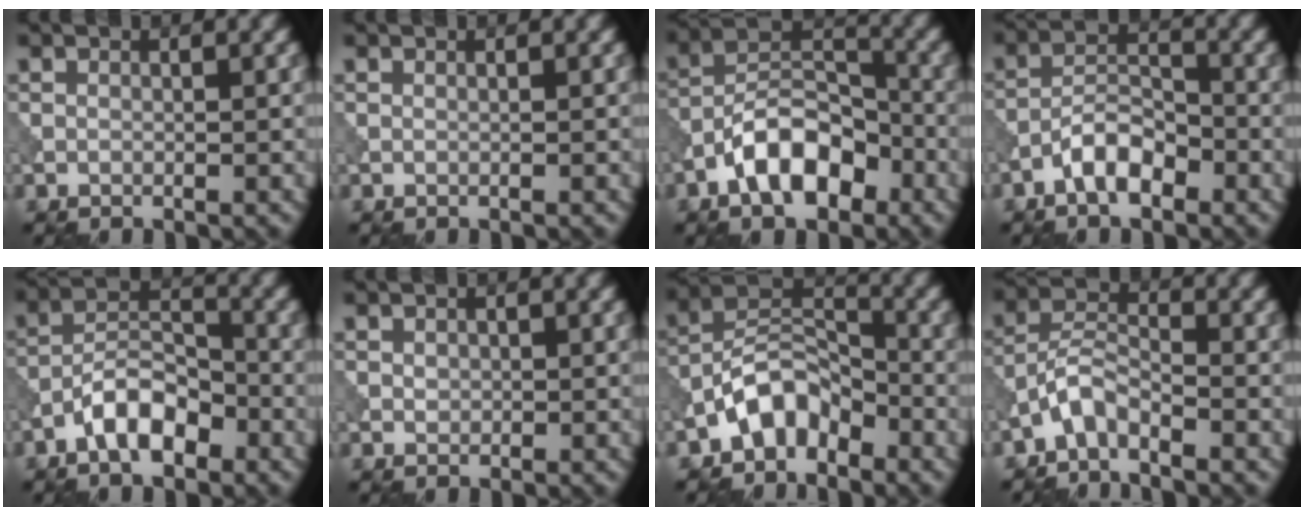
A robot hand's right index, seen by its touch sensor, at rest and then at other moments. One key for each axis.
{"total": 0.0}
{"total": 7.3, "fx": -3.9, "fy": 3.7, "fz": 4.9, "tx": -0.074, "ty": 0.015, "tz": -0.079}
{"total": 4.0, "fx": -2.4, "fy": 1.7, "fz": 2.6, "tx": -0.041, "ty": 0.012, "tz": -0.050}
{"total": 5.1, "fx": -2.9, "fy": 2.3, "fz": 3.4, "tx": -0.053, "ty": 0.013, "tz": -0.059}
{"total": 0.8, "fx": 0.1, "fy": 0.7, "fz": 0.3, "tx": -0.005, "ty": 0.000, "tz": 0.001}
{"total": 4.9, "fx": -3.3, "fy": 2.6, "fz": 2.5, "tx": -0.038, "ty": 0.018, "tz": -0.071}
{"total": 2.8, "fx": -2.2, "fy": 0.9, "fz": 1.5, "tx": -0.030, "ty": 0.015, "tz": -0.053}